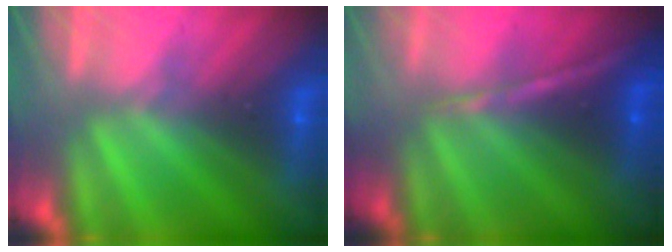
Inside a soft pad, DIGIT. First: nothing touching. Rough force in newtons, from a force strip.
{"total": 1.3}